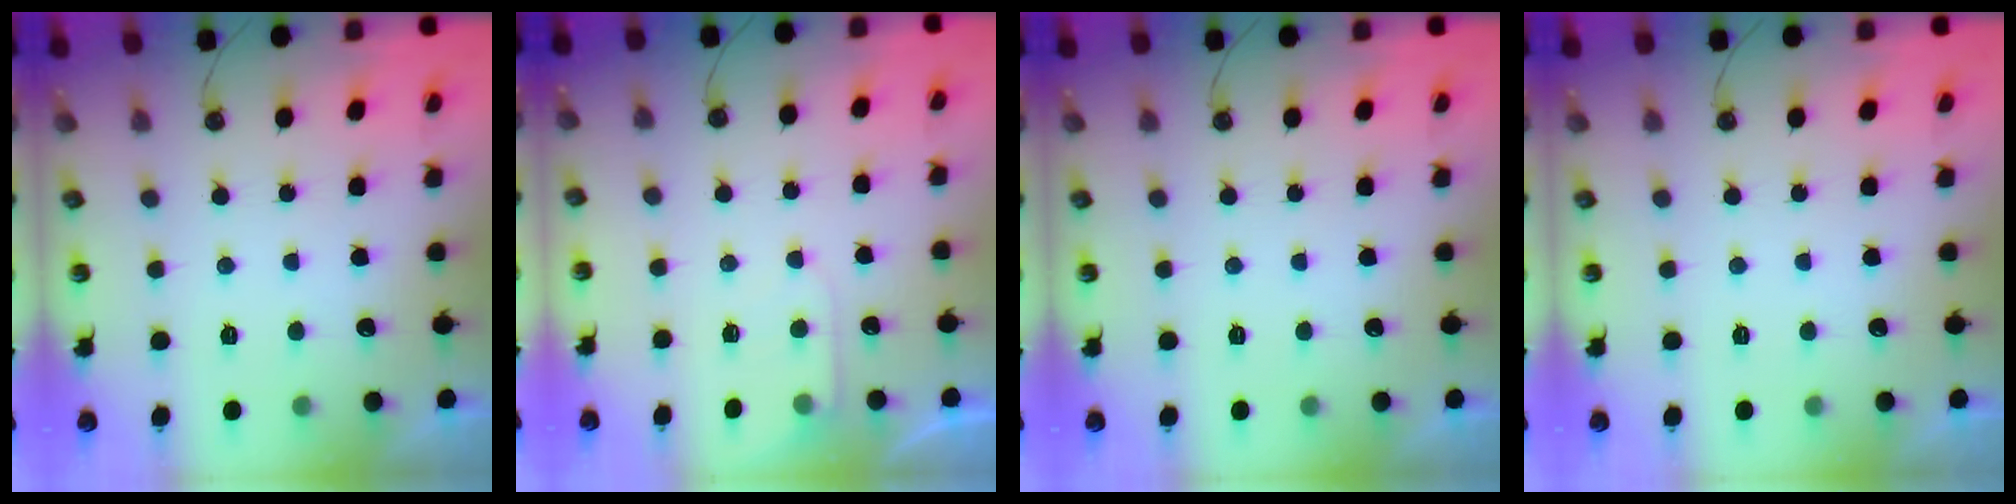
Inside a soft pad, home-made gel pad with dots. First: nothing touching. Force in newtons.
{"total": 5.2, "press": 5.1, "slide": 0.8}
{"total": 0.0}
{"total": 0.0}